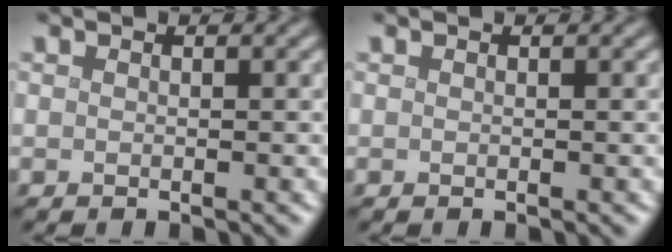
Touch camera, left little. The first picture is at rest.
{"total": 0.0}